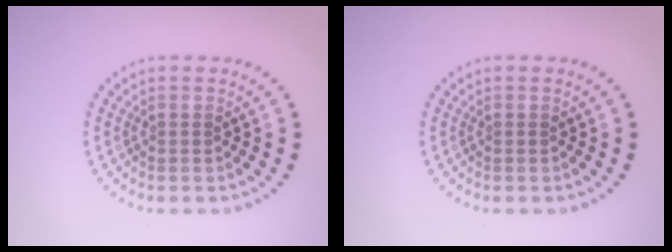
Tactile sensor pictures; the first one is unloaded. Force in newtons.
{"total": 0.0}